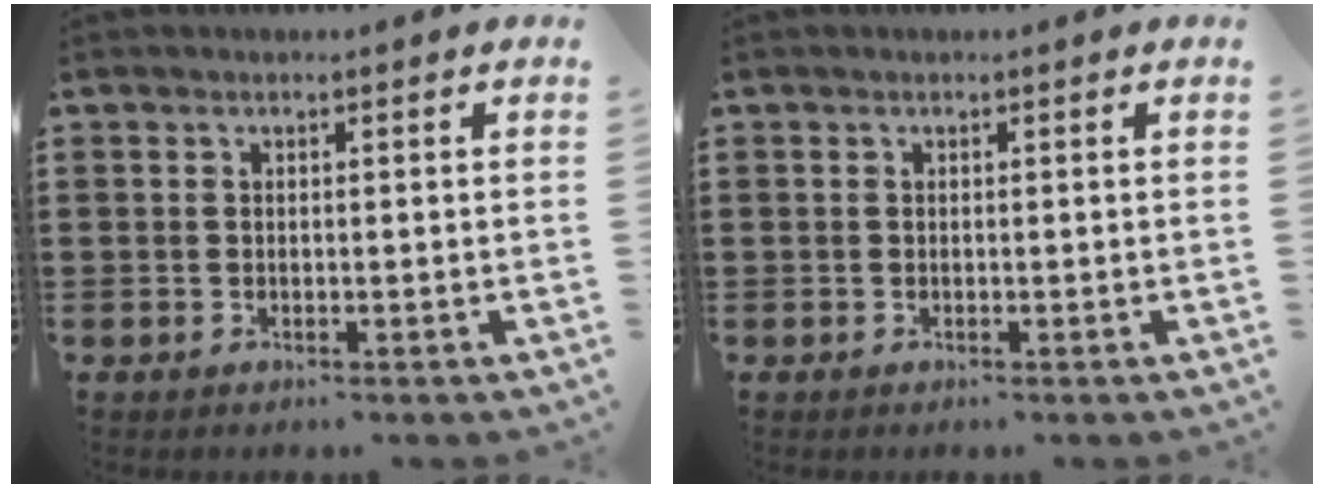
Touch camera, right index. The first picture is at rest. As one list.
[{"total": 0.0}]